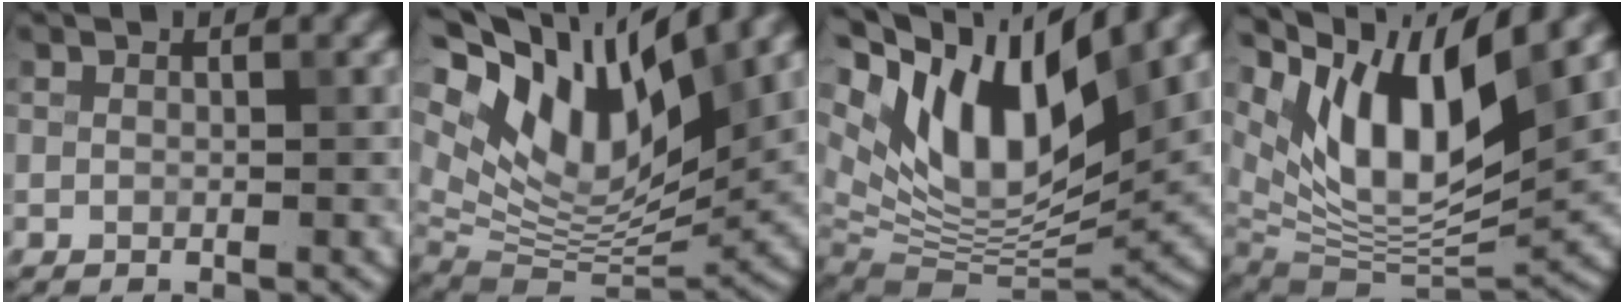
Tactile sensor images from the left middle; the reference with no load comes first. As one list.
[{"total": 14.1, "force": [7.2, 6.0, 10.5], "torque": [-0.205, 0.019, 0.133]}, {"total": 13.9, "force": [6.5, 6.0, 10.6], "torque": [-0.184, 0.009, 0.123]}, {"total": 12.4, "force": [6.6, 4.4, 9.6], "torque": [-0.160, 0.005, 0.124]}]